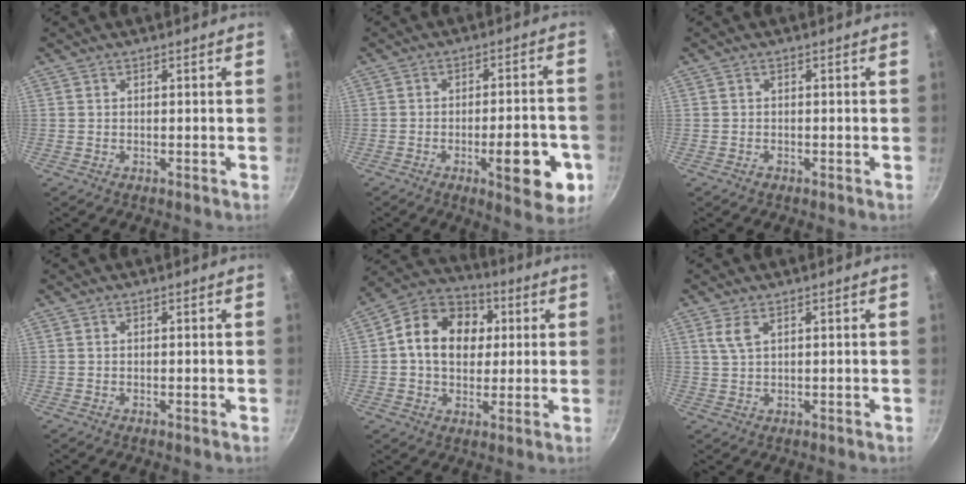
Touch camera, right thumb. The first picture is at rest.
{"total": 13.0, "force": [-4.6, 4.5, 11.3], "torque": [-0.120, 0.021, -0.059]}
{"total": 0.8, "force": [-0.5, 0.5, 0.3], "torque": [-0.006, 0.004, -0.010]}
{"total": 0.0}
{"total": 14.9, "force": [2.5, 11.5, 9.2], "torque": [-0.125, 0.016, 0.023]}
{"total": 3.0, "force": [1.5, 1.2, 2.3], "torque": [-0.048, -0.007, 0.032]}